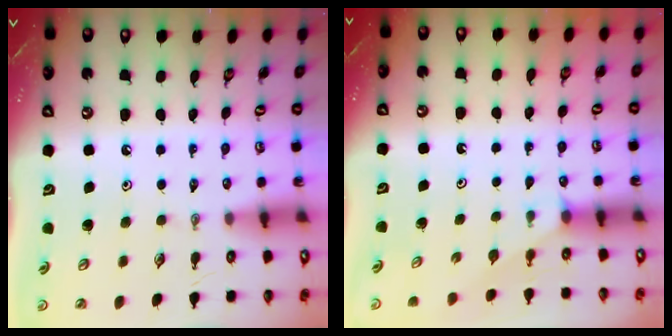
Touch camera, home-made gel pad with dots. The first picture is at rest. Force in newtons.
{"total": 1.8, "press": 1.8, "slide": 0.2}